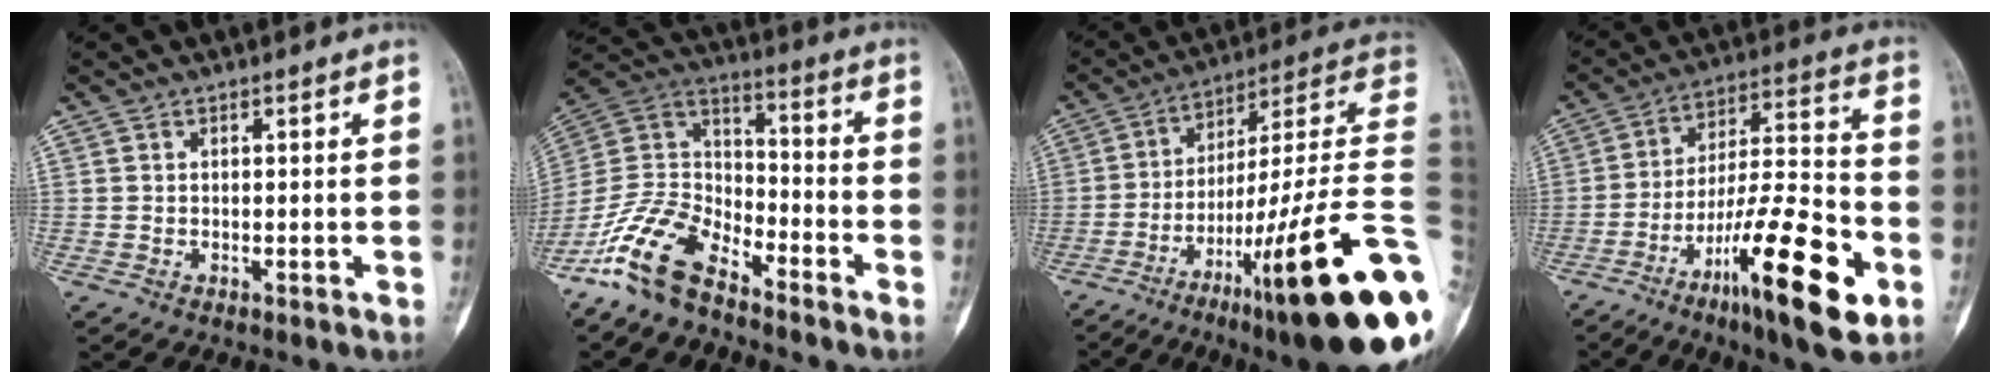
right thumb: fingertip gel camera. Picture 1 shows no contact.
{"total": 13.8, "force": [-10.4, 5.8, 6.9], "torque": [-0.130, 0.075, -0.211]}
{"total": 32.8, "force": [-11.1, 5.2, 30.4], "torque": [-0.352, 0.067, -0.172]}
{"total": 21.7, "force": [-9.8, 5.0, 18.7], "torque": [-0.316, 0.052, -0.157]}